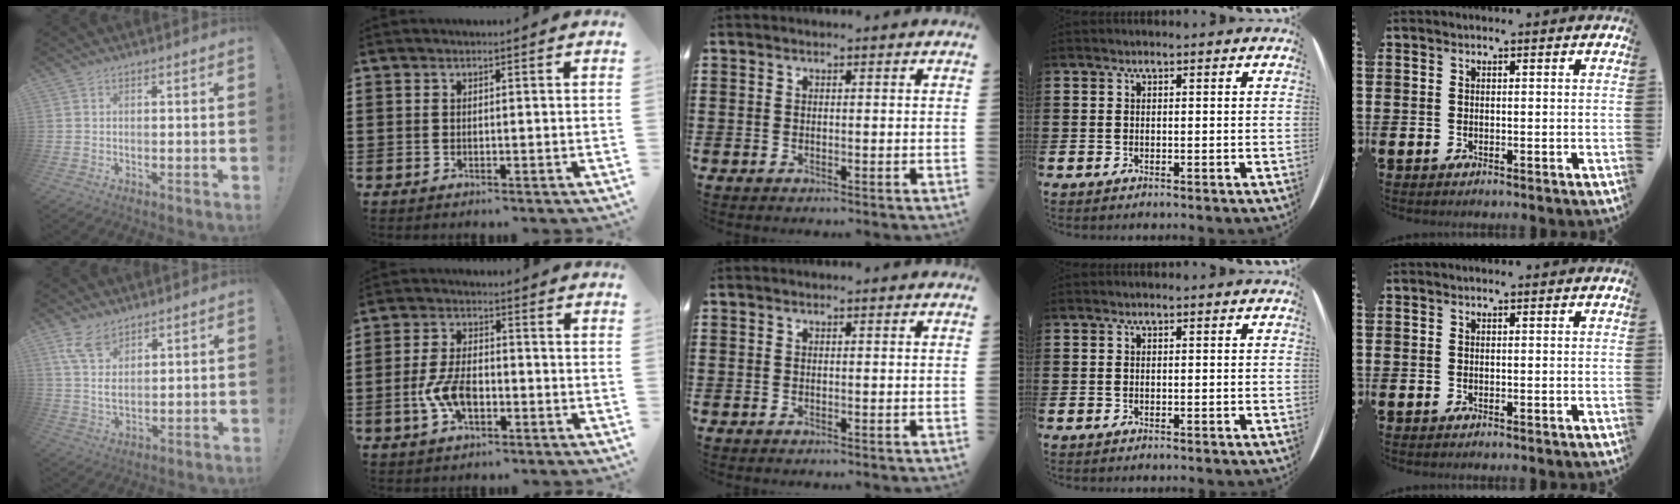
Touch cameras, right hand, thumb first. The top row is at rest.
{"thumb": {"total": 7.8, "force": [5.0, 4.0, 4.4], "torque": [-0.089, -0.020, 0.098]}, "index": {"total": 6.9, "force": [-2.0, 3.4, 5.6], "torque": [-0.137, -0.004, -0.043]}}